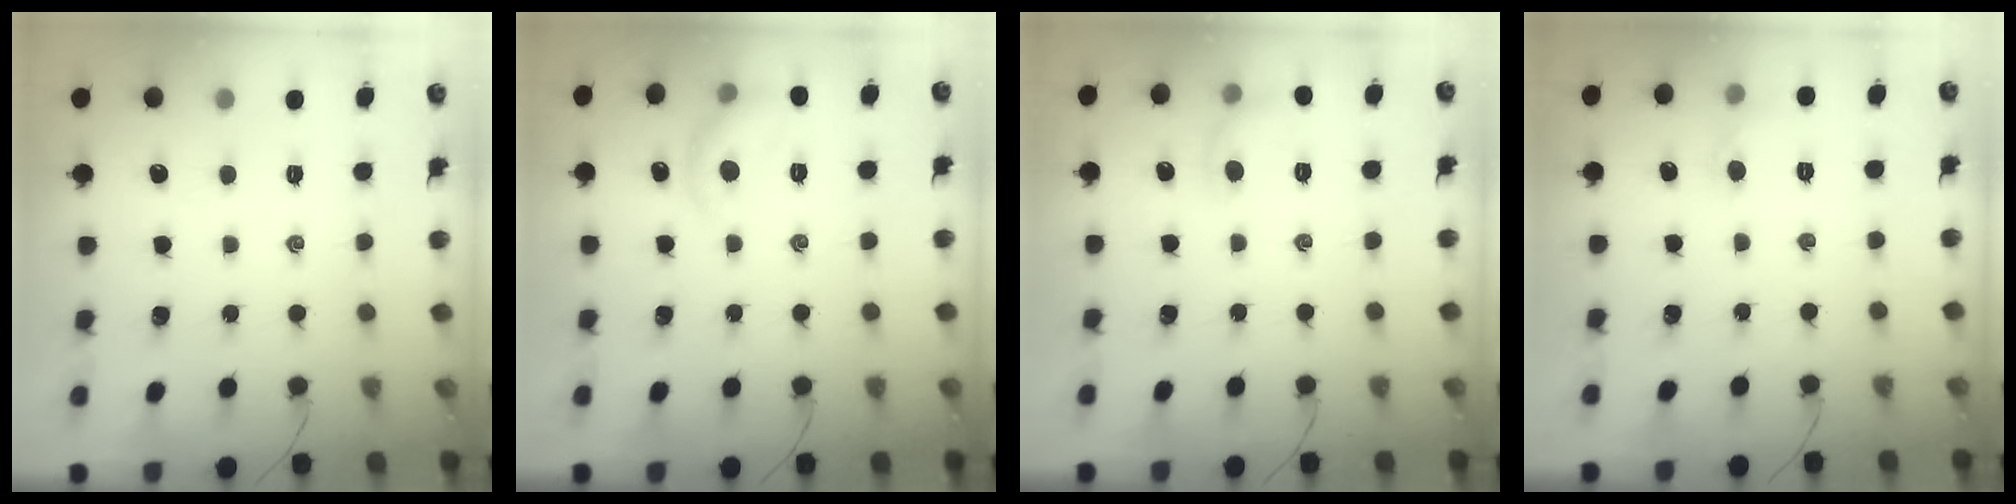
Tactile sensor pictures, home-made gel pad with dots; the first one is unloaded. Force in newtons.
{"total": 8.5, "press": 8.4, "slide": 0.7}
{"total": 6.4, "press": 6.3, "slide": 0.8}
{"total": 4.5, "press": 4.3, "slide": 1.6}